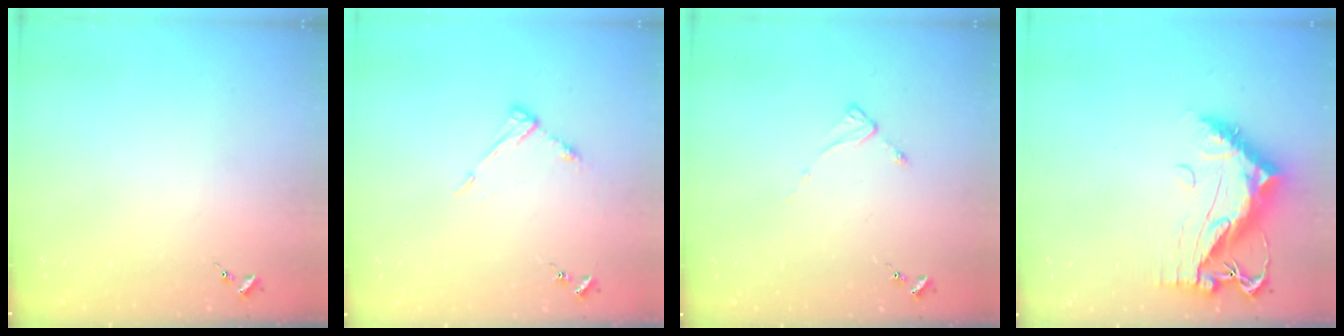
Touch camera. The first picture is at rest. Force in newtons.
{"total": 6.4, "press": 6.4, "slide": 0.4}
{"total": 2.3, "press": 2.3, "slide": 0.3}
{"total": 13.7, "press": 13.6, "slide": 1.3}